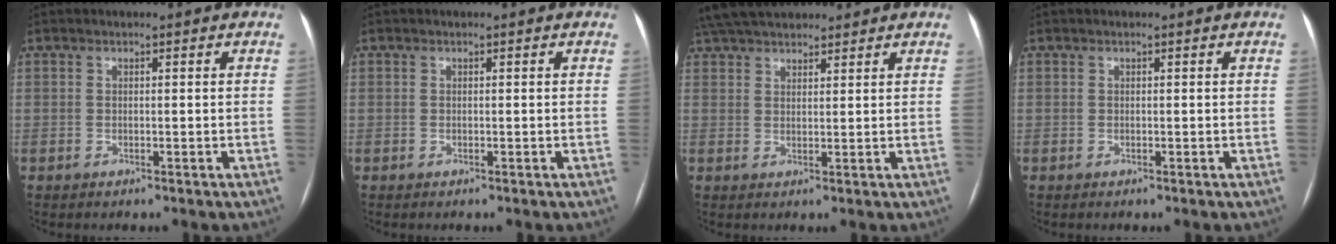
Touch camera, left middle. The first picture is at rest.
{"total": 0.0}
{"total": 11.0, "force": [9.5, 3.6, 4.3], "torque": [-0.071, 0.048, 0.159]}
{"total": 0.0}